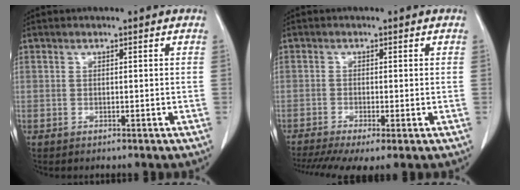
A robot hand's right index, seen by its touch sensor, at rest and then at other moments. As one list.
[{"total": 7.7, "force": [-5.0, 1.6, 5.6], "torque": [-0.099, -0.012, -0.086]}]